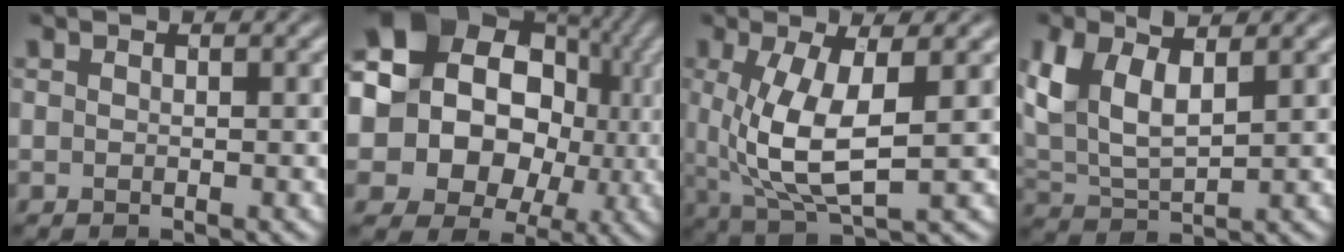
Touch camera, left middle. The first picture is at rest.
{"total": 19.2, "force": [2.2, 16.7, 9.3], "torque": [-0.191, 0.042, 0.013]}
{"total": 6.9, "force": [0.3, 2.6, 6.4], "torque": [-0.145, -0.013, 0.012]}
{"total": 6.4, "force": [2.7, 2.9, 5.0], "torque": [-0.111, 0.005, 0.052]}